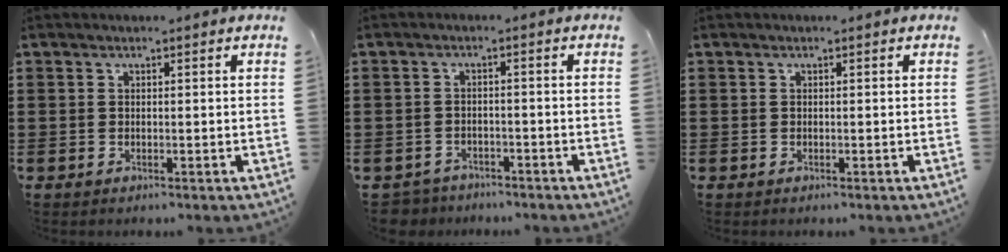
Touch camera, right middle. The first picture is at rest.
{"total": 2.7, "force": [-2.6, 0.6, -0.2], "torque": [-0.005, -0.001, -0.059]}
{"total": 0.0}